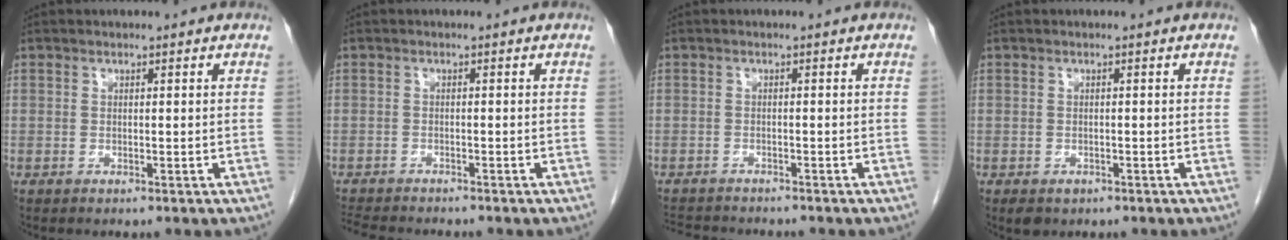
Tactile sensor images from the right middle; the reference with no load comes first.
{"total": 6.2, "force": [-5.8, 0.7, 2.1], "torque": [-0.033, -0.013, -0.093]}
{"total": 6.2, "force": [-5.9, 1.0, 1.7], "torque": [-0.026, -0.007, -0.090]}
{"total": 2.2, "force": [-1.4, 1.5, 0.9], "torque": [-0.015, -0.002, -0.012]}